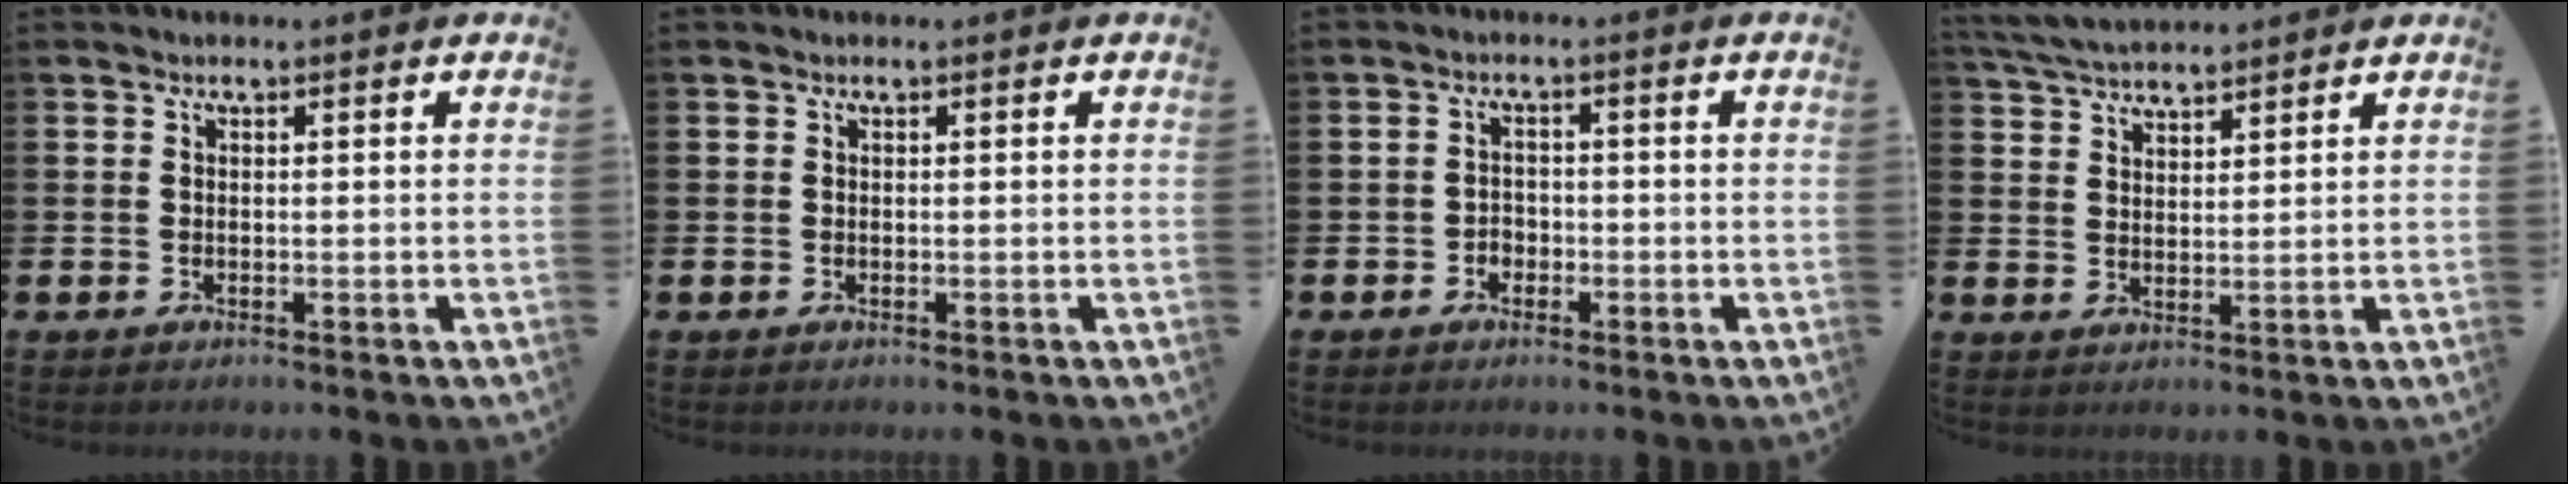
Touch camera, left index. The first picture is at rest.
{"total": 0.0}
{"total": 1.9, "force": [-1.1, 1.5, 0.3], "torque": [-0.002, 0.001, -0.027]}
{"total": 4.6, "force": [4.5, 0.6, 0.7], "torque": [-0.028, -0.019, 0.082]}